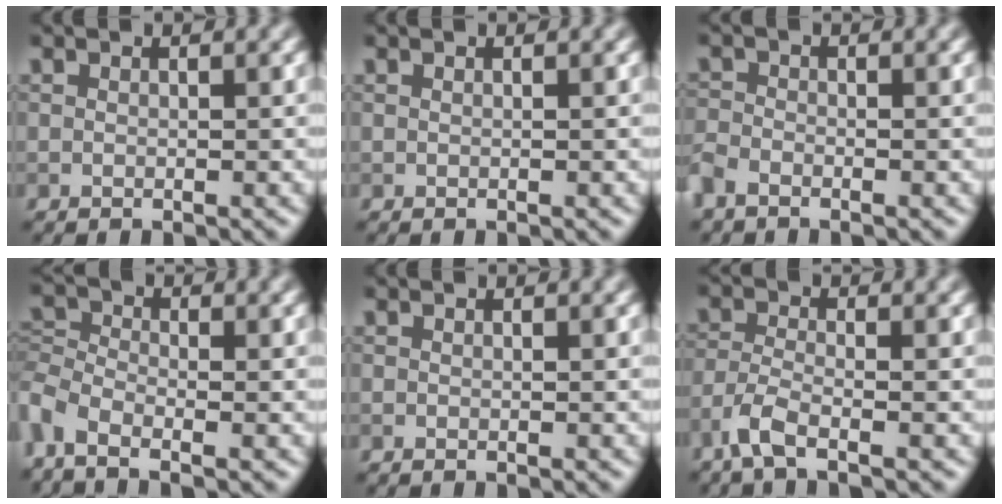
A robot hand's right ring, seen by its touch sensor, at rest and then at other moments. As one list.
[{"total": 0.0}, {"total": 2.2, "force": [-1.6, 1.0, 1.0], "torque": [-0.023, -0.003, -0.046]}, {"total": 3.7, "force": [-2.2, 1.7, 2.4], "torque": [-0.056, -0.007, -0.063]}, {"total": 0.0}, {"total": 3.4, "force": [-2.4, 0.8, 2.3], "torque": [-0.053, -0.005, -0.064]}]